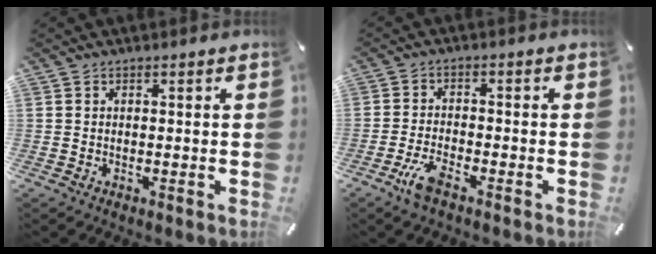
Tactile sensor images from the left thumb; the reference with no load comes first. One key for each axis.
{"total": 5.3, "fx": -3.4, "fy": 1.6, "fz": 3.8, "tx": -0.091, "ty": 0.003, "tz": -0.066}